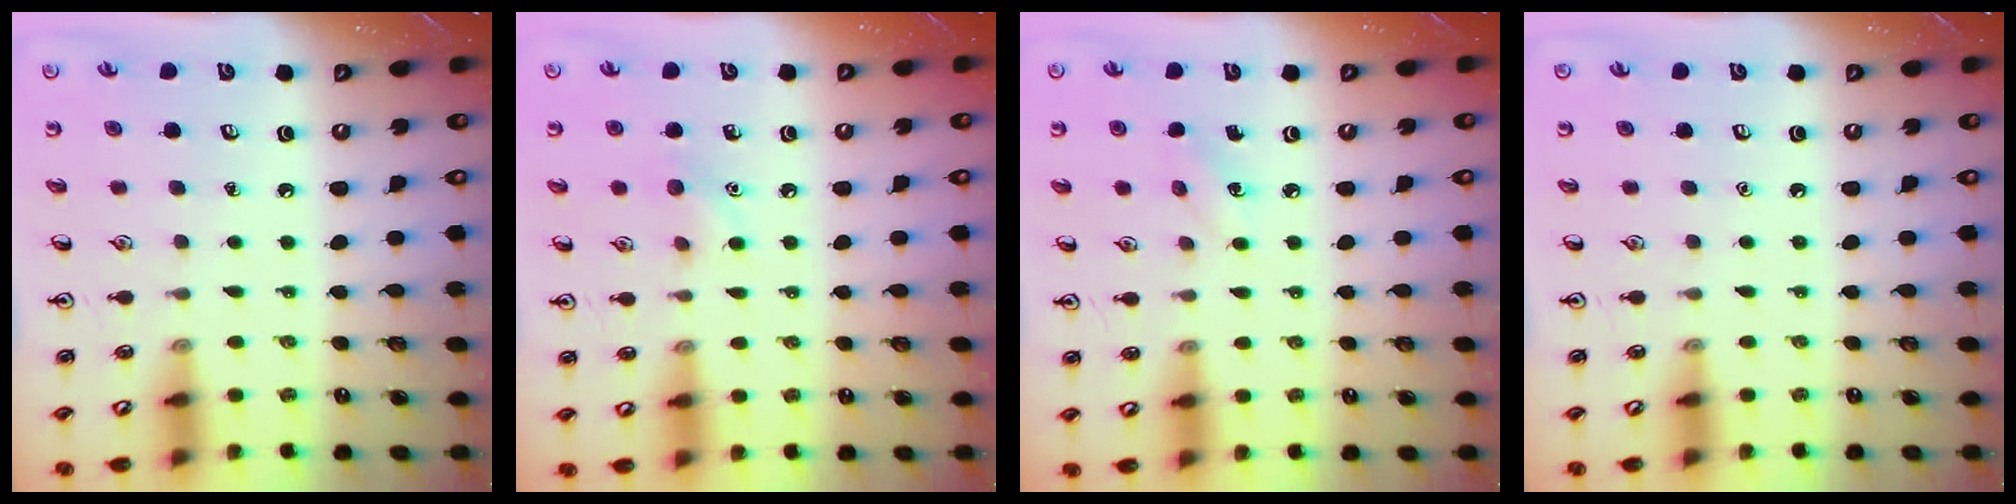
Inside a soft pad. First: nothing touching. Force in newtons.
{"total": 5.5, "press": 5.2, "slide": 1.6}
{"total": 3.7, "press": 3.5, "slide": 1.2}
{"total": 0.0}